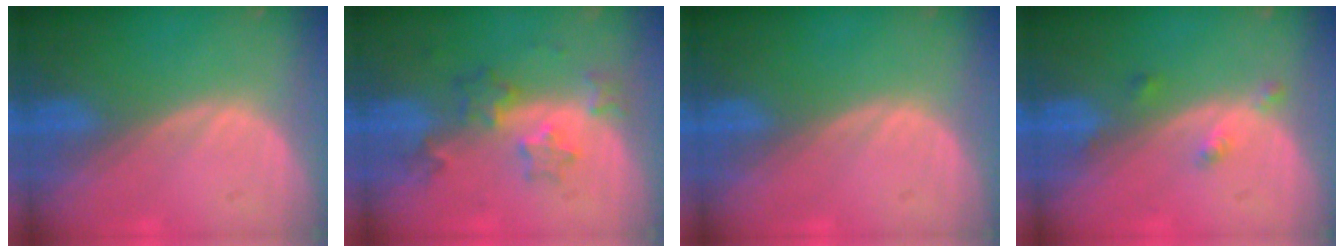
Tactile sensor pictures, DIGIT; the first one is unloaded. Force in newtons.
{"total": 5.8, "press": 5.3, "slide": 2.3}
{"total": 0.0}
{"total": 2.4, "press": 2.0, "slide": 1.3}